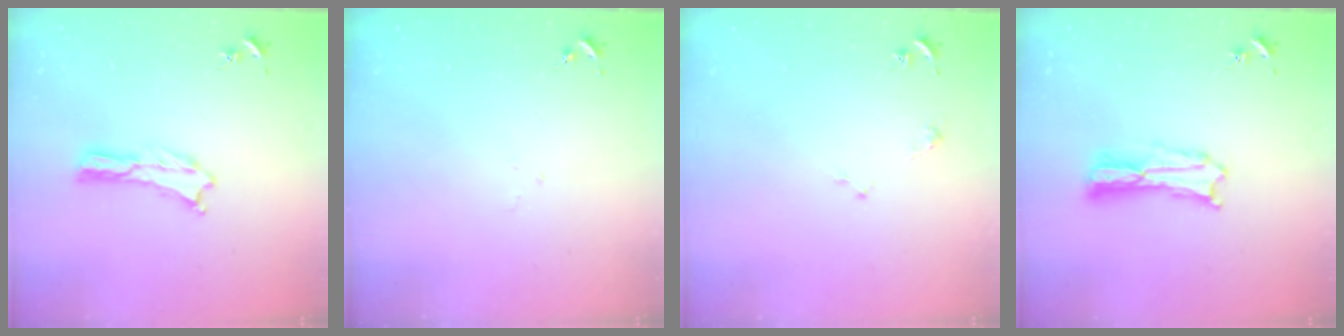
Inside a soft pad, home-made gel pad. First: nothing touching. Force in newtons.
{"total": 1.0, "press": 1.0, "slide": 0.1}
{"total": 1.6, "press": 1.6, "slide": 0.2}
{"total": 1.2, "press": 1.2, "slide": 0.2}